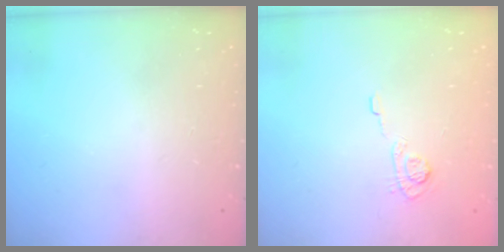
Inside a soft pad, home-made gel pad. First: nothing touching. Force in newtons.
{"total": 5.8, "press": 5.6, "slide": 1.6}